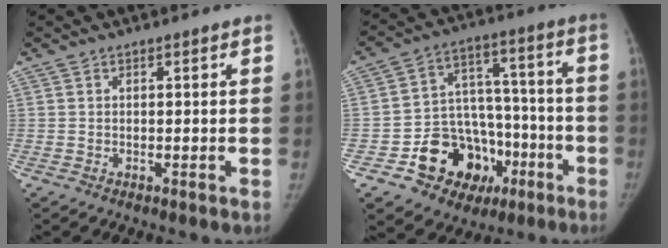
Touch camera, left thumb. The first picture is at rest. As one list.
[{"total": 18.2, "force": [-7.9, 14.0, 8.6], "torque": [-0.083, 0.081, -0.113]}]